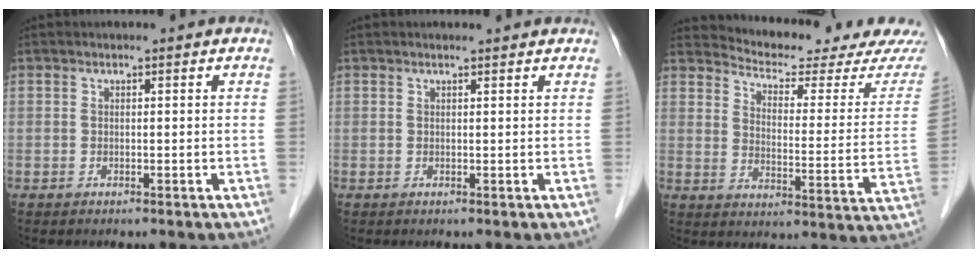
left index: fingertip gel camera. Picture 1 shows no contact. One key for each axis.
{"total": 1.7, "fx": 1.6, "fy": 0.0, "fz": 0.4, "tx": -0.011, "ty": 0.006, "tz": 0.018}
{"total": 16.7, "fx": 16.2, "fy": 0.5, "fz": 3.9, "tx": -0.054, "ty": -0.082, "tz": 0.197}